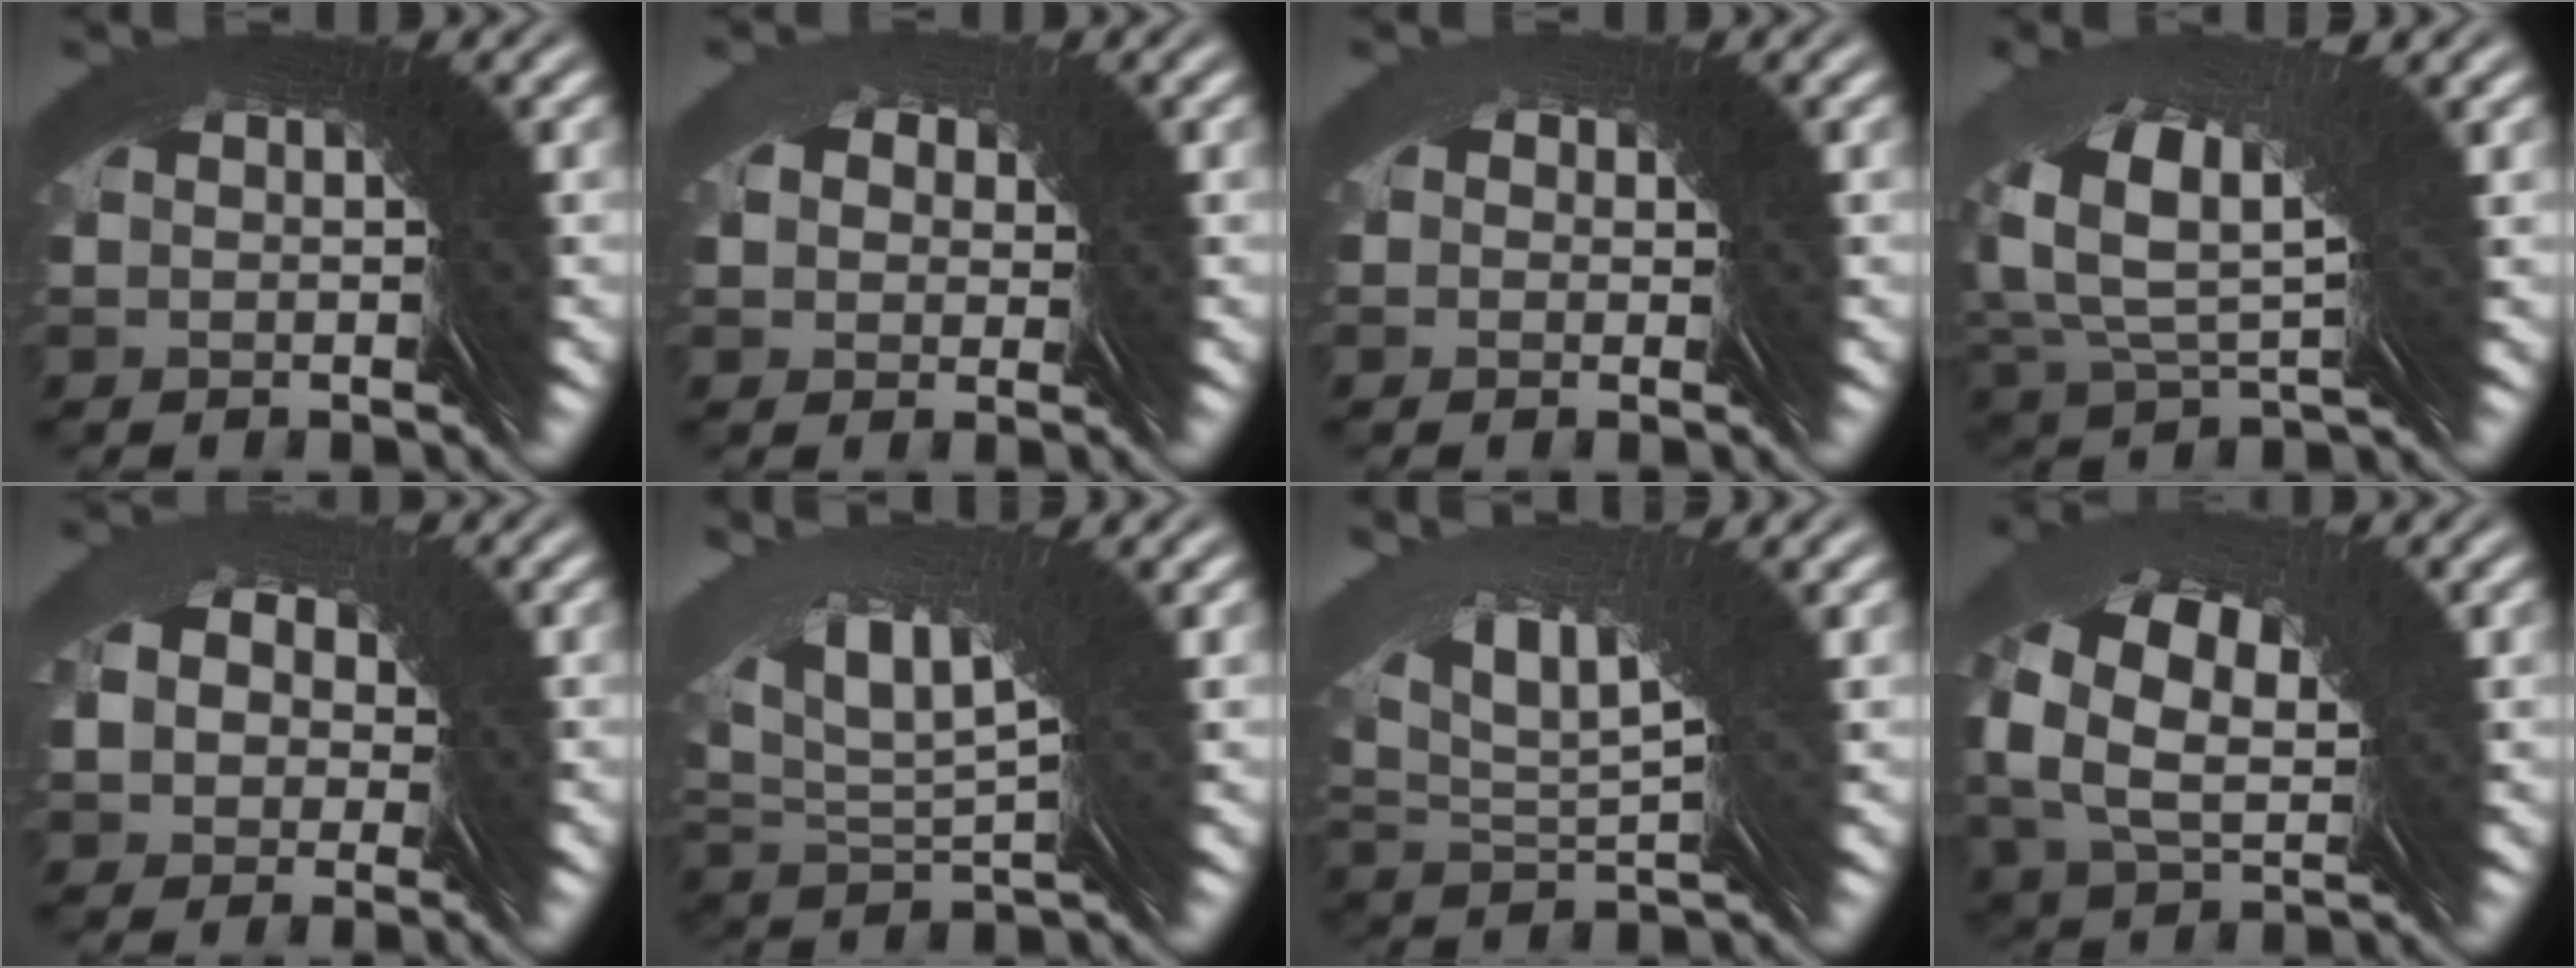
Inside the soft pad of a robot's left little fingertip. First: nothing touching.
{"total": 1.9, "force": [0.8, 1.6, -0.4], "torque": [-0.009, 0.003, 0.017]}
{"total": 1.5, "force": [0.4, 1.4, -0.2], "torque": [-0.009, 0.000, 0.005]}
{"total": 4.0, "force": [1.2, 1.7, 3.4], "torque": [-0.068, 0.000, 0.027]}
{"total": 4.1, "force": [2.1, 3.4, 0.6], "torque": [-0.011, 0.010, 0.027]}
{"total": 3.6, "force": [2.6, -0.6, 2.4], "torque": [-0.053, 0.030, 0.038]}
{"total": 3.8, "force": [2.9, -1.3, 2.1], "torque": [-0.038, 0.033, 0.042]}
{"total": 4.1, "force": [2.2, 2.5, 2.4], "torque": [-0.048, 0.034, 0.019]}